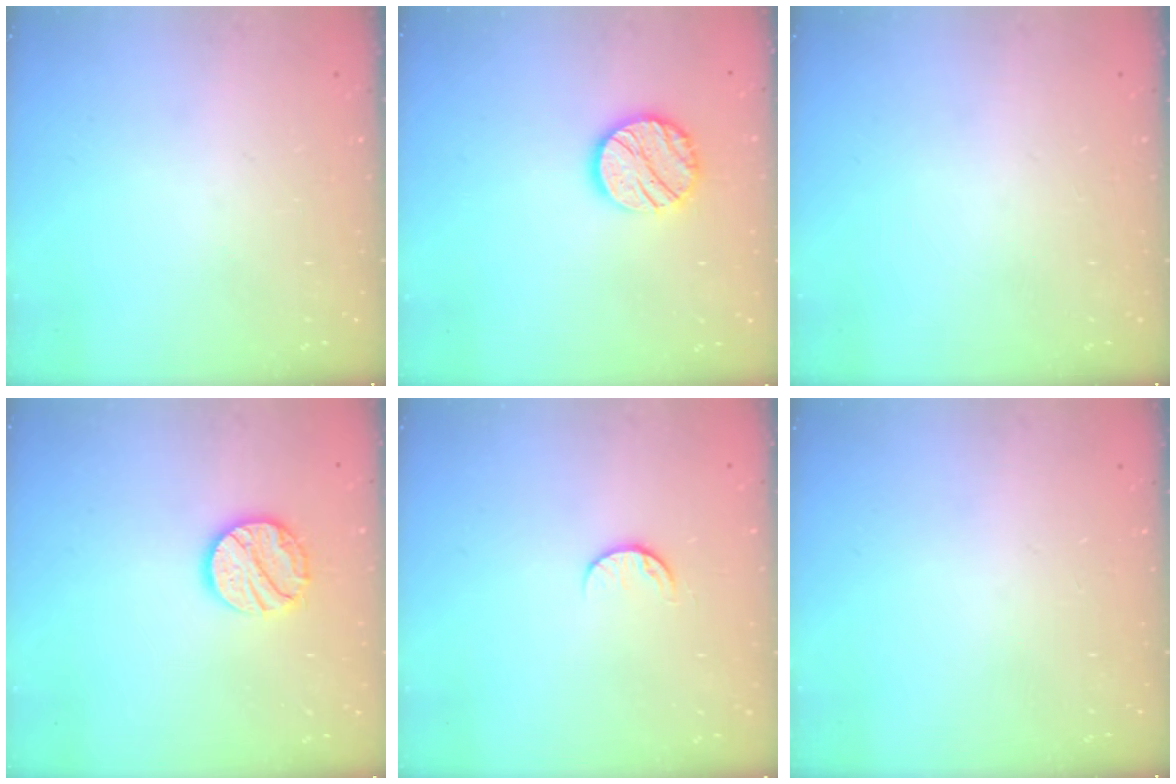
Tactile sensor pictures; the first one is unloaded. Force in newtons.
{"total": 12.6, "press": 12.6, "slide": 0.5}
{"total": 0.0}
{"total": 13.2, "press": 13.1, "slide": 1.0}
{"total": 7.0, "press": 6.9, "slide": 0.8}
{"total": 0.0}